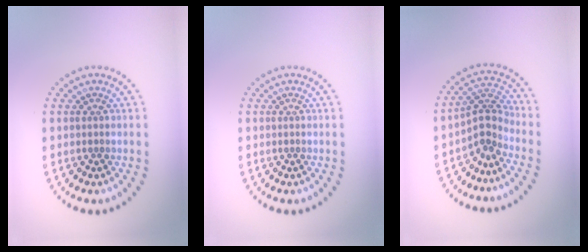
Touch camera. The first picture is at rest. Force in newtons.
{"total": 0.0}
{"total": 2.9, "press": 1.9, "slide": 2.1}